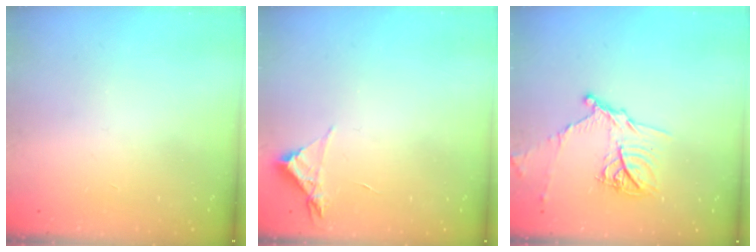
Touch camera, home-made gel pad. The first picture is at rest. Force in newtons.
{"total": 3.5, "press": 3.5, "slide": 0.4}
{"total": 13.6, "press": 13.6, "slide": 1.1}